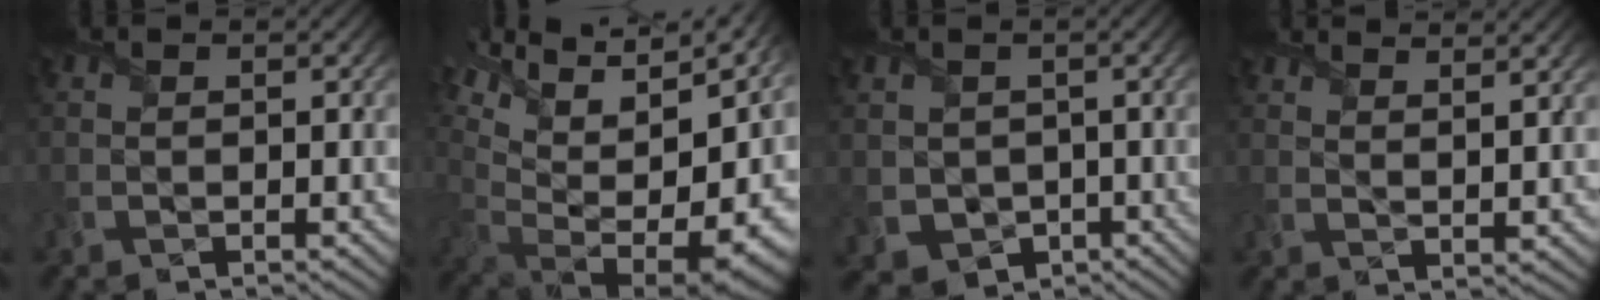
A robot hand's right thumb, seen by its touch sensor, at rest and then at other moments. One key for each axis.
{"total": 16.8, "fx": 4.6, "fy": 8.2, "fz": 13.9, "tx": -0.237, "ty": 0.020, "tz": 0.119}
{"total": 3.4, "fx": -0.2, "fy": 3.2, "fz": 0.9, "tx": -0.053, "ty": -0.017, "tz": -0.008}
{"total": 4.8, "fx": 4.2, "fy": 0.4, "fz": 2.3, "tx": -0.035, "ty": -0.009, "tz": 0.069}